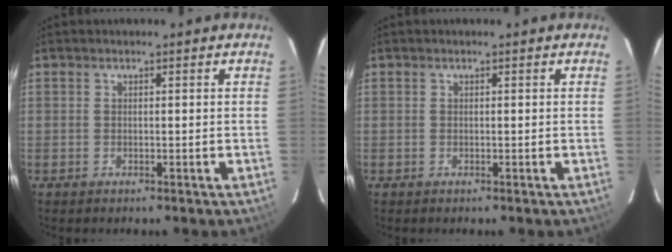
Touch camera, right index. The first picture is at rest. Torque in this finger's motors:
{"motor_torque": [0.00, 0.00, 0.01, 0.00]}